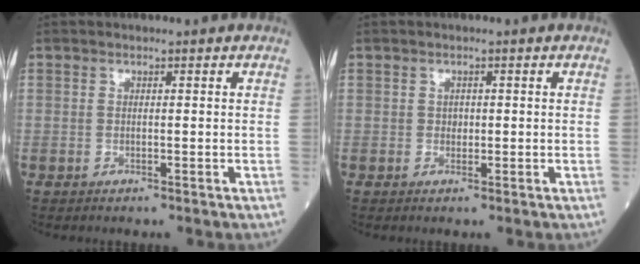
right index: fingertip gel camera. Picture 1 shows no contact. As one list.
[{"total": 0.8, "force": [0.2, 0.7, 0.3], "torque": [-0.004, 0.004, 0.005]}]